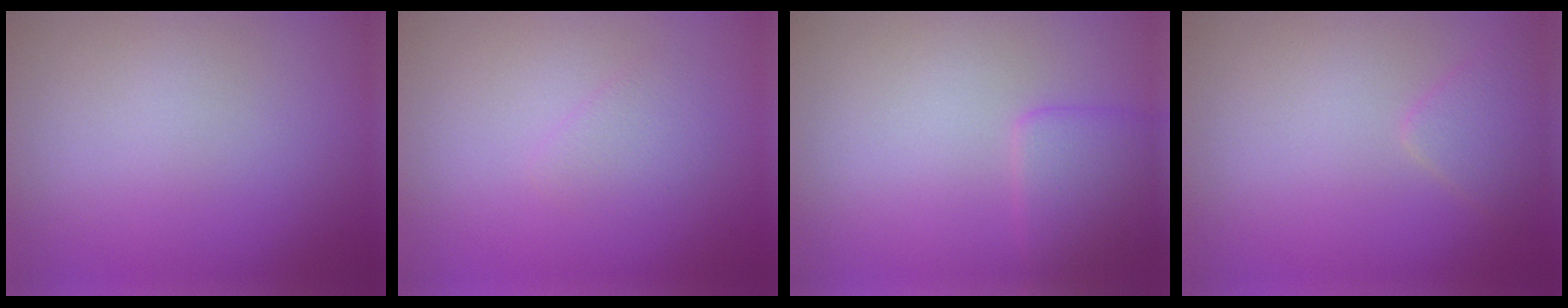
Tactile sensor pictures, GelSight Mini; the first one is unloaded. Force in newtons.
{"total": 1.5, "press": 1.5, "slide": 0.1}
{"total": 2.6, "press": 2.6, "slide": 0.1}
{"total": 1.9, "press": 1.9, "slide": 0.1}